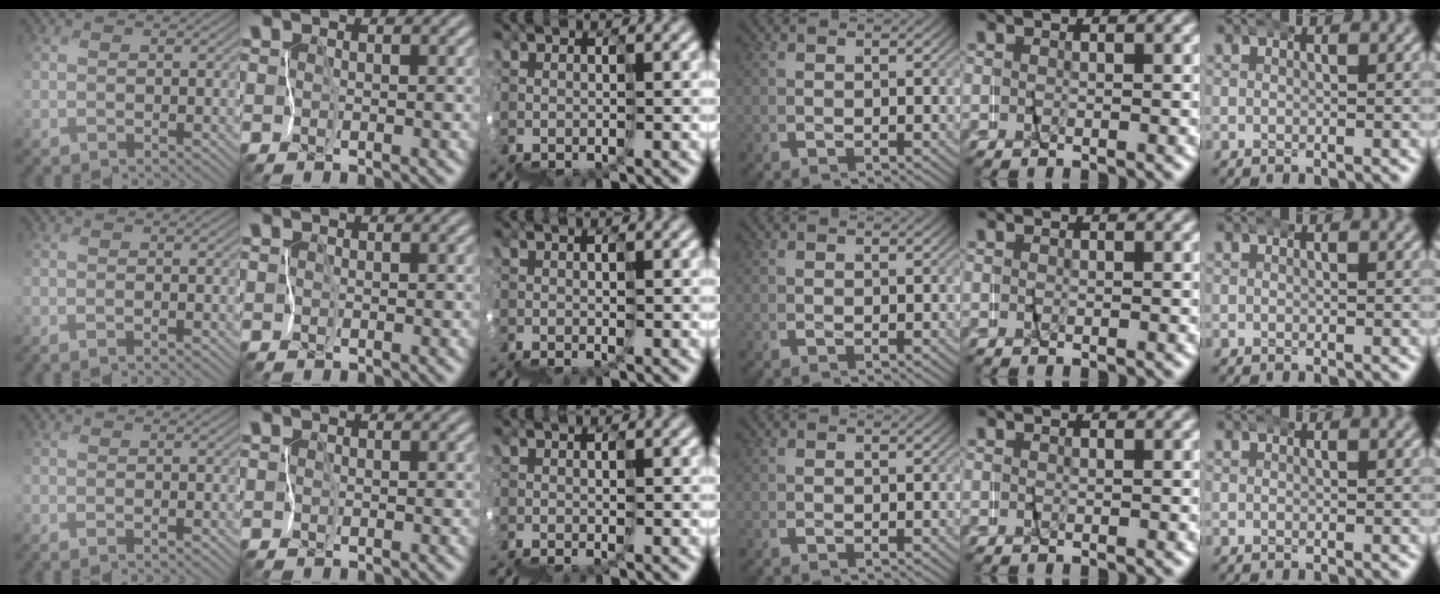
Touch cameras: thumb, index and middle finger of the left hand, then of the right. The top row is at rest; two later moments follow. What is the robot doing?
{"motion": "wrap", "object": "napkin"}